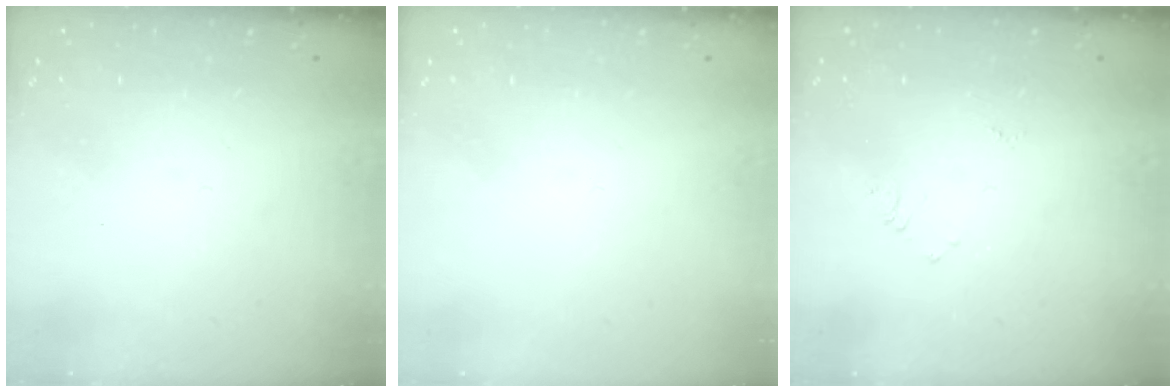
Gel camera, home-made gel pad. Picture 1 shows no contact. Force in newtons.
{"total": 1.8, "press": 1.7, "slide": 0.1}
{"total": 4.7, "press": 4.7, "slide": 0.6}